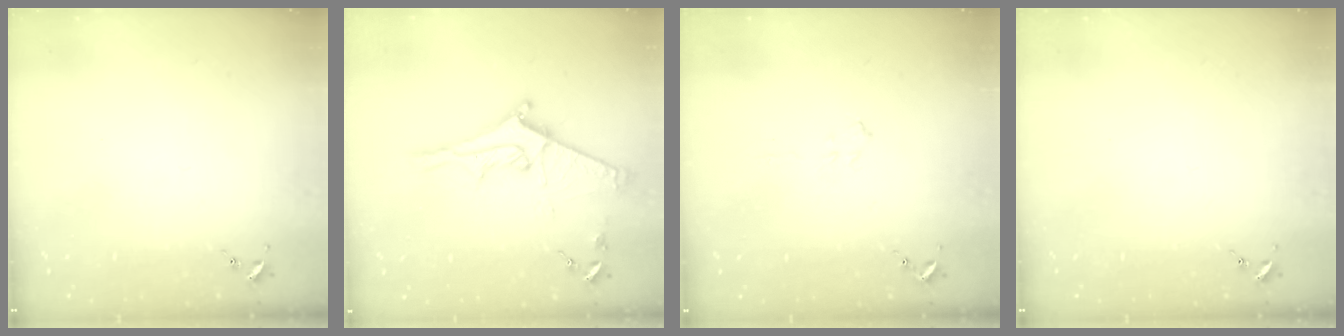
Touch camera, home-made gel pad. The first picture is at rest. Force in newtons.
{"total": 14.1, "press": 14.1, "slide": 1.1}
{"total": 3.5, "press": 3.5, "slide": 0.4}
{"total": 0.0}